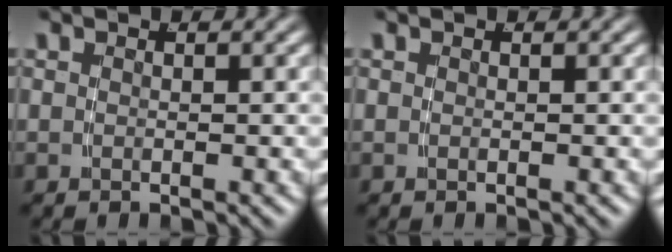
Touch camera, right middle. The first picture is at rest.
{"total": 0.0}